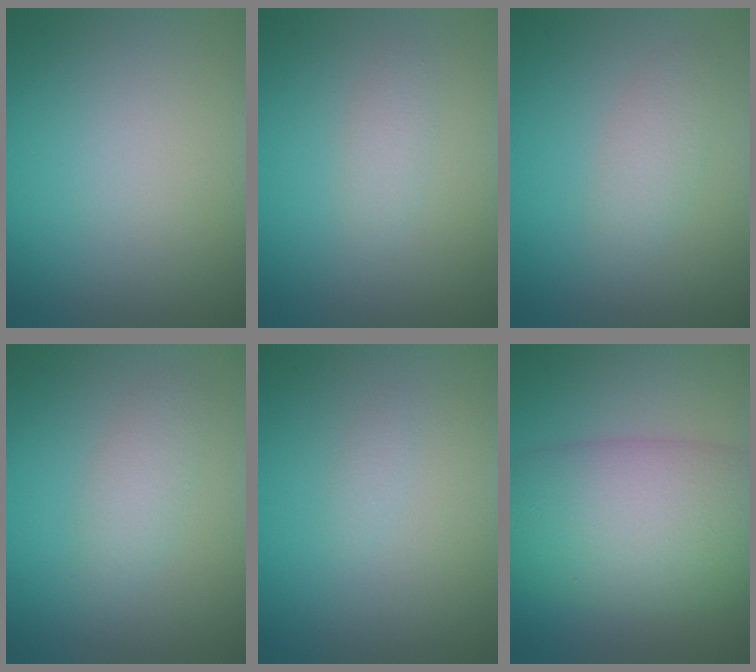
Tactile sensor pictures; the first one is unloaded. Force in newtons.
{"total": 1.2, "press": 1.2, "slide": 0.0}
{"total": 1.8, "press": 1.8, "slide": 0.1}
{"total": 2.0, "press": 2.0, "slide": 0.2}
{"total": 0.6, "press": 0.6, "slide": 0.0}
{"total": 11.1, "press": 11.1, "slide": 0.3}